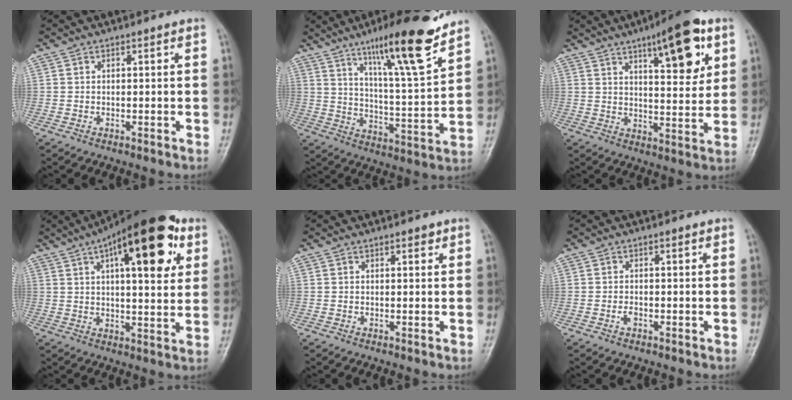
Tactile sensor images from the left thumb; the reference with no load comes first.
{"total": 17.5, "force": [12.0, 2.1, 12.6], "torque": [-0.183, -0.070, 0.195]}
{"total": 14.3, "force": [7.1, 4.6, 11.6], "torque": [-0.136, -0.030, 0.100]}
{"total": 21.1, "force": [9.0, 8.0, 17.4], "torque": [-0.230, -0.006, 0.127]}
{"total": 1.3, "force": [0.8, 0.6, 0.8], "torque": [-0.005, -0.002, 0.009]}
{"total": 1.1, "force": [-0.5, 0.6, 0.8], "torque": [-0.014, 0.000, -0.011]}